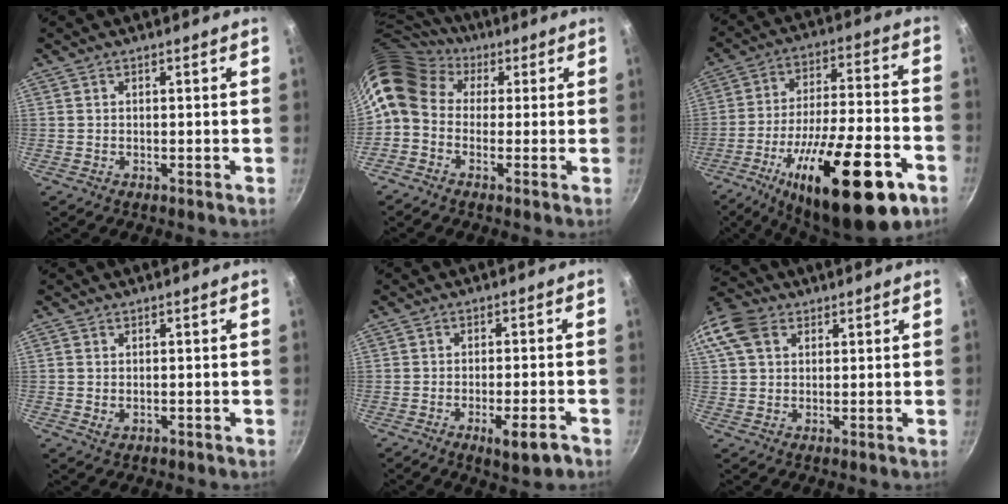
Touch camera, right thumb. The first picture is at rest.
{"total": 12.4, "force": [2.5, 9.8, 7.2], "torque": [-0.132, 0.028, 0.024]}
{"total": 27.9, "force": [-13.3, 9.2, 22.8], "torque": [-0.334, 0.042, -0.203]}
{"total": 1.1, "force": [-0.1, 0.9, 0.7], "torque": [-0.010, -0.003, -0.001]}
{"total": 6.2, "force": [-3.3, 1.5, 5.0], "torque": [-0.065, 0.009, -0.044]}
{"total": 12.8, "force": [4.9, 9.5, 7.1], "torque": [-0.154, 0.021, 0.083]}